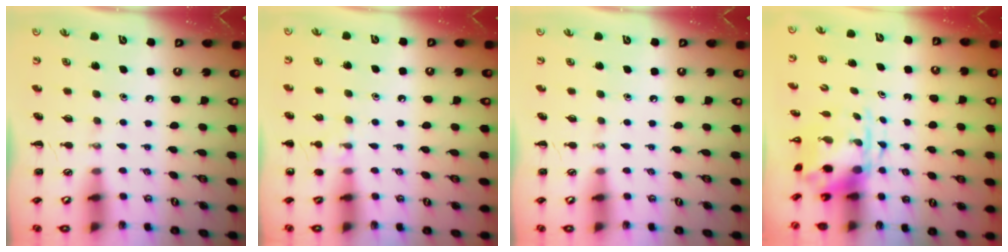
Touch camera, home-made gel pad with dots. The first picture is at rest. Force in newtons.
{"total": 6.6, "press": 6.4, "slide": 1.7}
{"total": 0.0}
{"total": 3.7, "press": 3.6, "slide": 0.9}